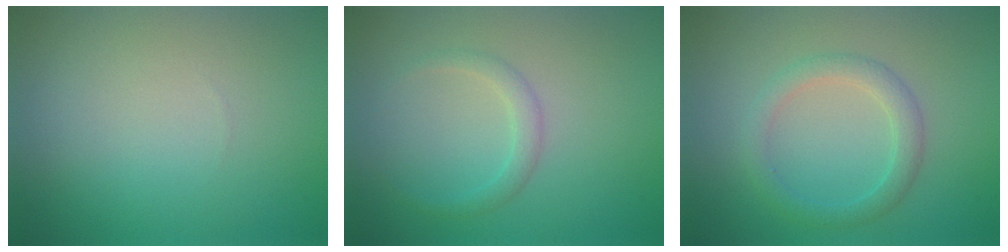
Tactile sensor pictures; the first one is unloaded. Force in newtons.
{"total": 1.5, "press": 1.5, "slide": 0.0}
{"total": 2.4, "press": 2.4, "slide": 0.2}